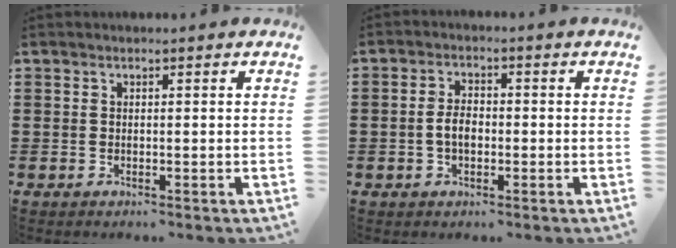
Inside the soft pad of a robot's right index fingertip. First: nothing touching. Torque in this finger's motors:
{"motor_torque": [0.82, -0.51, 0.43, 0.10]}